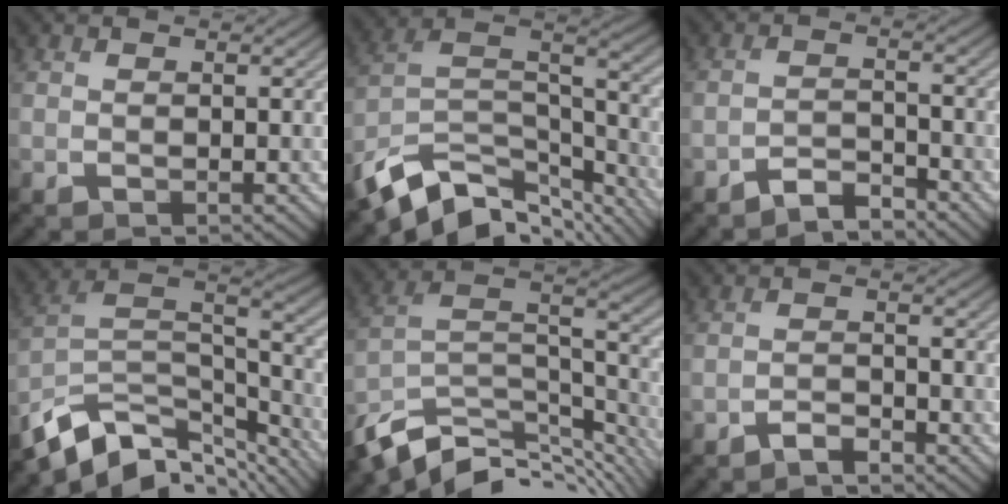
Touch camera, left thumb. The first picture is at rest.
{"total": 14.6, "force": [-10.2, 6.8, 7.8], "torque": [-0.196, -0.011, -0.173]}
{"total": 3.5, "force": [-3.2, 0.8, 1.3], "torque": [-0.023, 0.003, -0.065]}
{"total": 13.6, "force": [-8.7, 6.8, 7.9], "torque": [-0.197, -0.012, -0.144]}
{"total": 12.8, "force": [-8.3, 5.5, 8.0], "torque": [-0.189, -0.009, -0.141]}
{"total": 2.0, "force": [-1.8, 0.4, 0.9], "torque": [-0.016, 0.004, -0.038]}